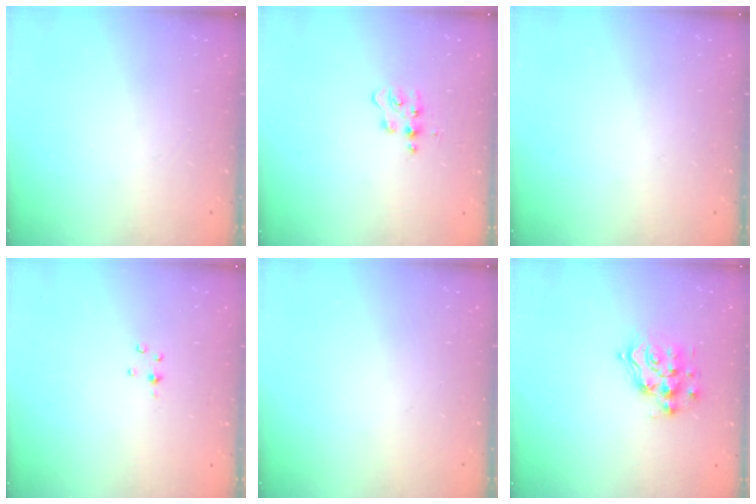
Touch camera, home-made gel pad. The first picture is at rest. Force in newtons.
{"total": 5.5, "press": 5.5, "slide": 0.8}
{"total": 0.0}
{"total": 2.5, "press": 2.5, "slide": 0.3}
{"total": 0.0}
{"total": 11.9, "press": 11.9, "slide": 0.8}